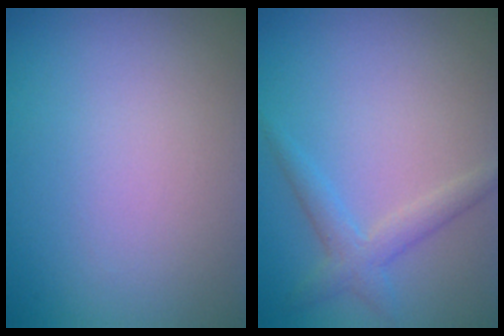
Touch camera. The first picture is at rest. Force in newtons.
{"total": 2.4, "press": 2.4, "slide": 0.2}